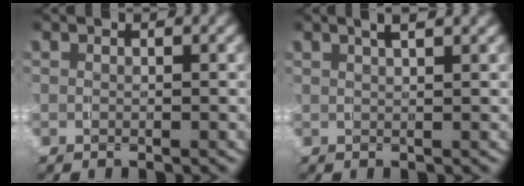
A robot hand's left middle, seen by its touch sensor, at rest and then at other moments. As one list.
[{"total": 3.0, "force": [2.1, 0.6, 2.1], "torque": [-0.029, 0.016, 0.027]}]